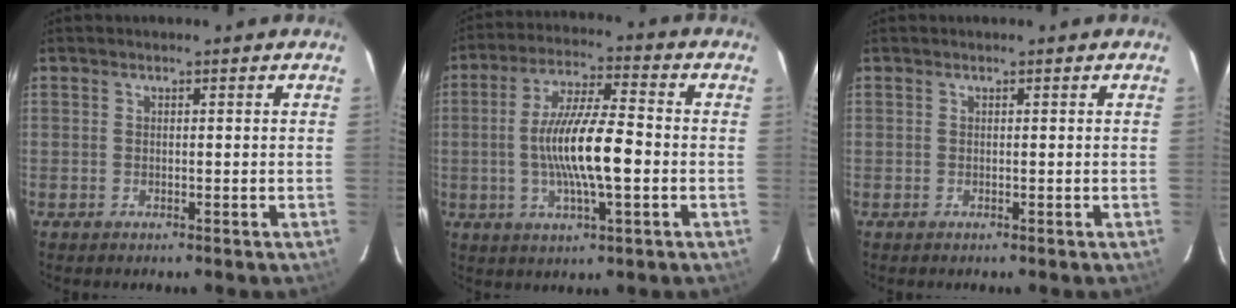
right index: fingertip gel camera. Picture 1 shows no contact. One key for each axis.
{"total": 13.0, "fx": -1.9, "fy": 2.5, "fz": 12.6, "tx": -0.236, "ty": 0.000, "tz": -0.035}
{"total": 0.0}